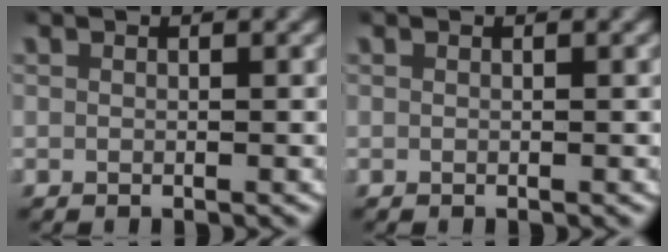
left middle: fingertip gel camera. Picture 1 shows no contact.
{"total": 0.0}